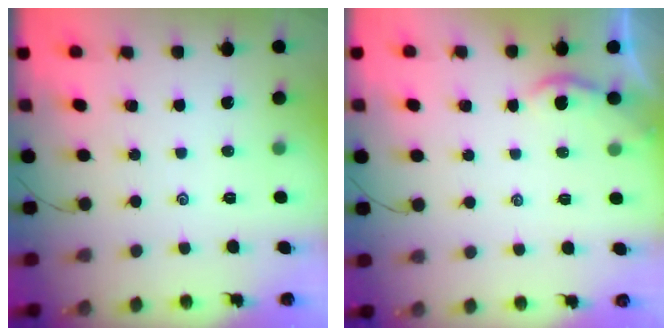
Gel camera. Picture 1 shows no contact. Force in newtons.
{"total": 2.0, "press": 1.9, "slide": 0.4}